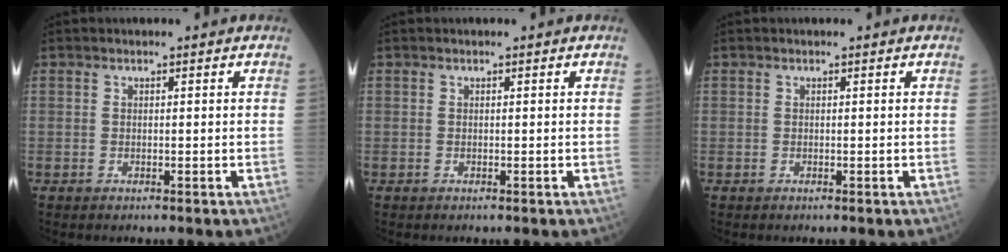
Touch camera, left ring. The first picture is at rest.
{"total": 0.0}
{"total": 0.0}